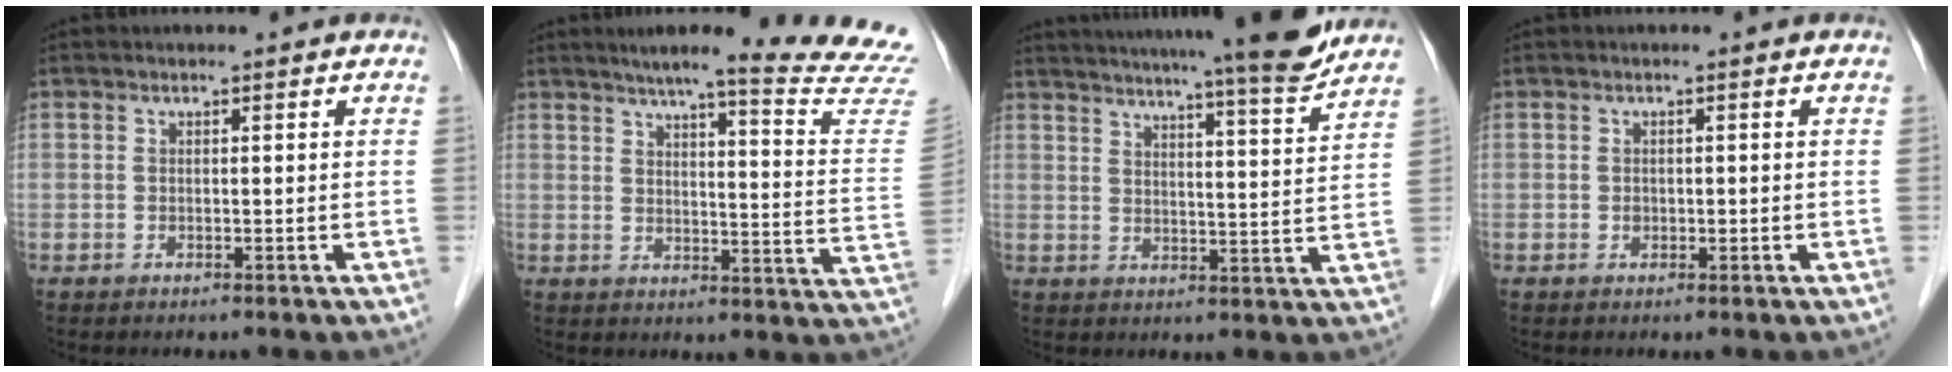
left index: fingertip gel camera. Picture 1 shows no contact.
{"total": 21.7, "force": [19.8, -1.0, 9.0], "torque": [-0.118, -0.096, 0.225]}
{"total": 17.6, "force": [15.6, -0.4, 8.1], "torque": [-0.127, -0.025, 0.205]}
{"total": 0.8, "force": [-0.1, 0.7, 0.4], "torque": [-0.007, 0.002, -0.002]}